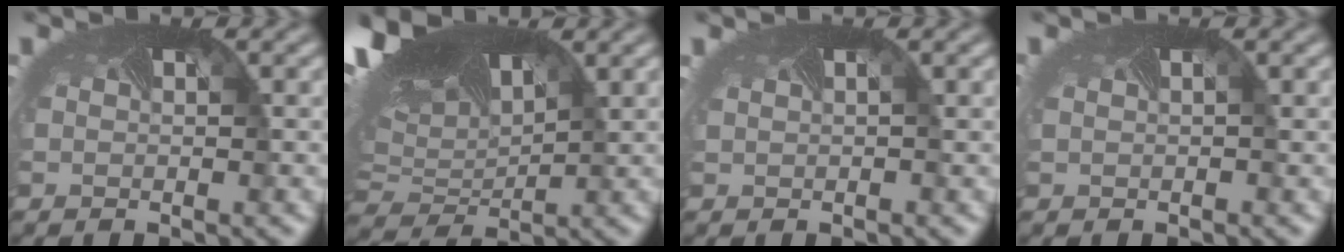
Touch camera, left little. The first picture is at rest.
{"total": 12.8, "force": [5.9, 6.4, 9.3], "torque": [-0.194, 0.029, 0.101]}
{"total": 1.0, "force": [0.5, 0.6, 0.6], "torque": [-0.017, 0.012, 0.005]}
{"total": 1.3, "force": [0.4, 0.9, 0.9], "torque": [-0.020, 0.017, 0.008]}